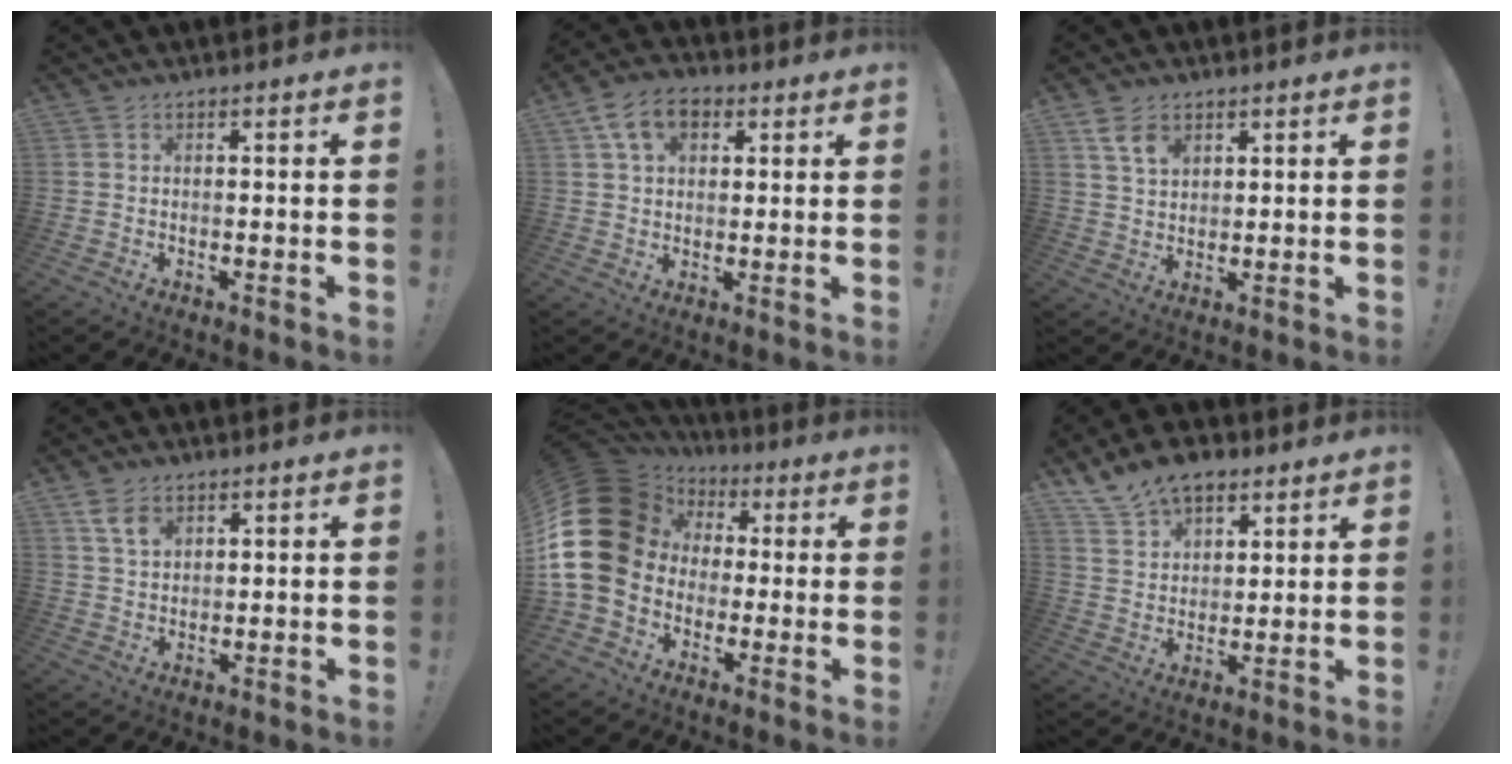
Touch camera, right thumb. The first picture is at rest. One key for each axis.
{"total": 8.9, "fx": 3.5, "fy": 5.9, "fz": 5.8, "tx": -0.096, "ty": 0.010, "tz": 0.066}
{"total": 6.0, "fx": 3.5, "fy": 3.6, "fz": 3.3, "tx": -0.050, "ty": -0.015, "tz": 0.063}
{"total": 5.4, "fx": 3.0, "fy": 3.3, "fz": 3.1, "tx": -0.044, "ty": -0.012, "tz": 0.054}
{"total": 21.4, "fx": 1.4, "fy": 17.1, "fz": 12.8, "tx": -0.242, "ty": 0.001, "tz": 0.051}
{"total": 10.4, "fx": 7.8, "fy": 5.7, "fz": 3.6, "tx": -0.070, "ty": -0.043, "tz": 0.152}